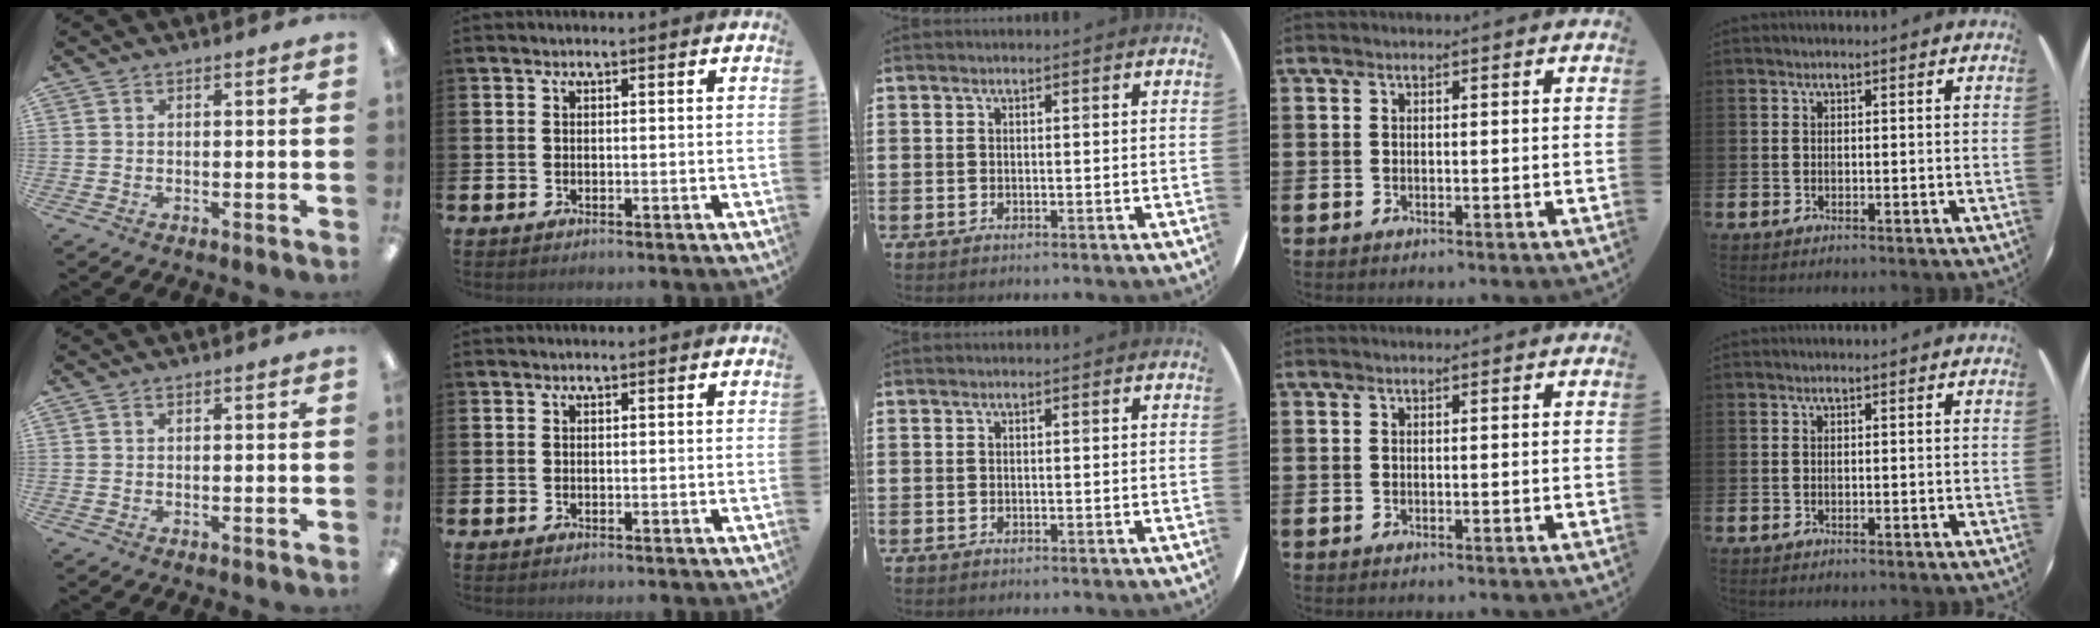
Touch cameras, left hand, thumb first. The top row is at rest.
{}